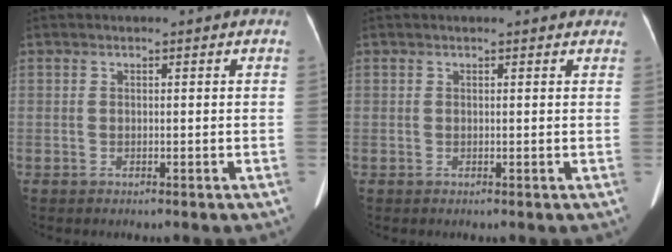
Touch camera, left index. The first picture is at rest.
{"total": 5.2, "force": [4.6, 1.5, 1.8], "torque": [-0.017, 0.018, 0.040]}